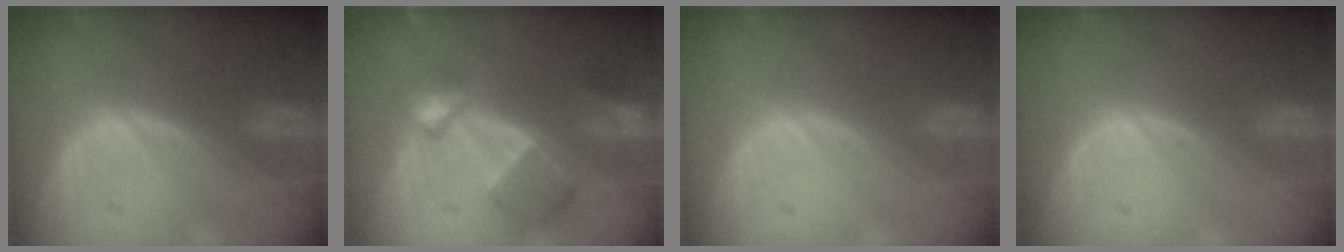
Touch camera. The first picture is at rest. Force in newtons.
{"total": 7.6, "press": 6.7, "slide": 3.5}
{"total": 0.0}
{"total": 0.0}